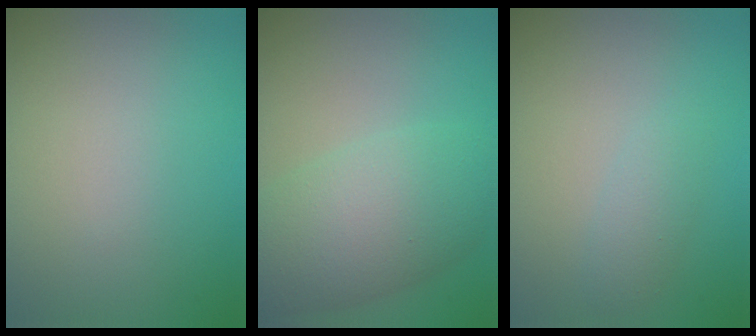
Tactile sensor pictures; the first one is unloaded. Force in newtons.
{"total": 7.4, "press": 7.3, "slide": 0.4}
{"total": 1.5, "press": 1.5, "slide": 0.1}